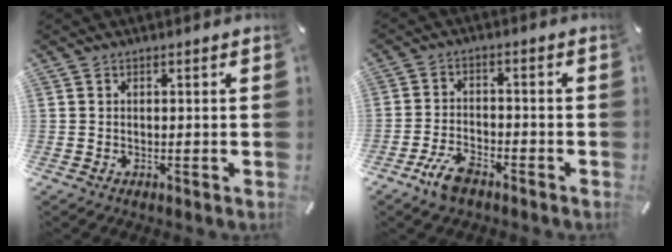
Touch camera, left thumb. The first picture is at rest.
{"total": 6.5, "force": [-4.4, 2.7, 4.1], "torque": [-0.093, 0.014, -0.083]}